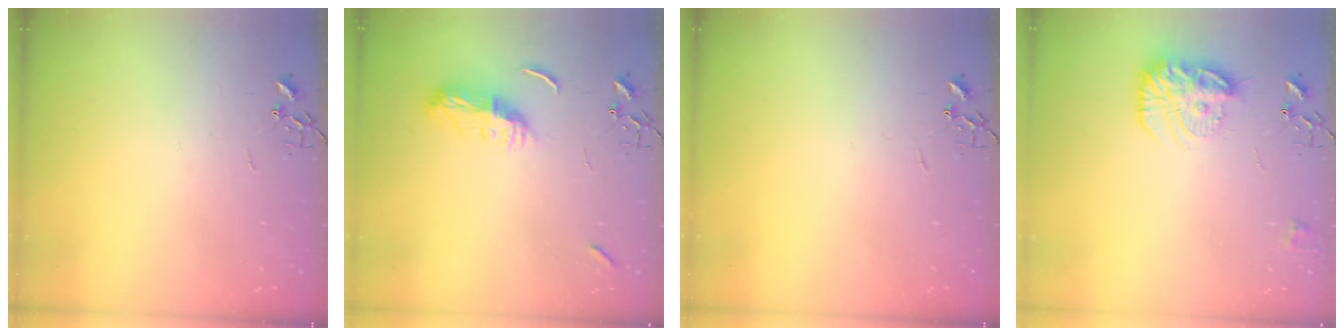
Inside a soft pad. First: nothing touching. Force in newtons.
{"total": 9.1, "press": 9.1, "slide": 0.8}
{"total": 0.0}
{"total": 17.4, "press": 17.3, "slide": 1.2}